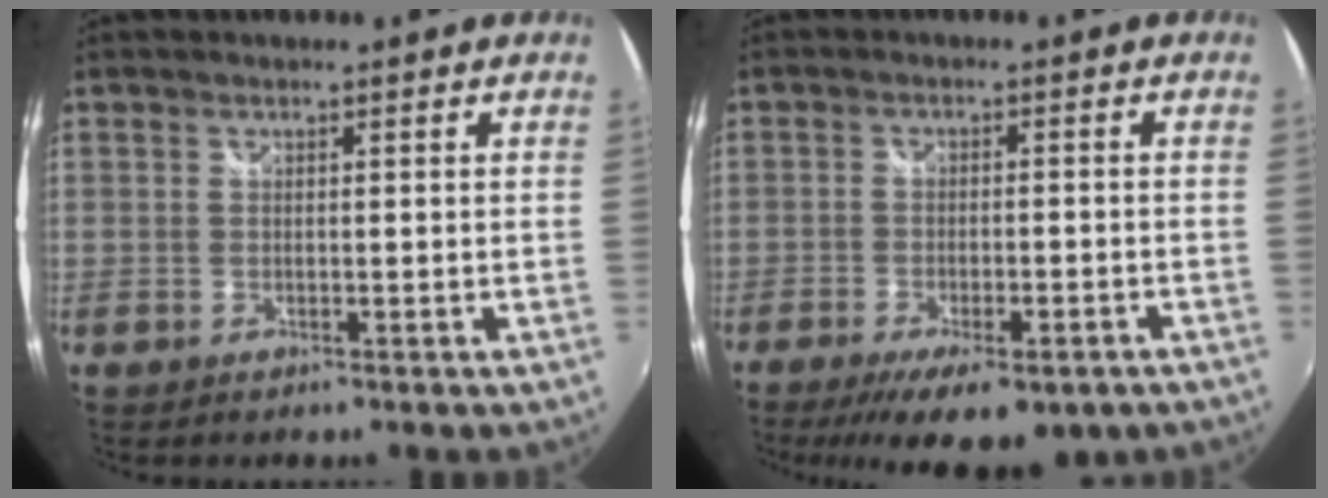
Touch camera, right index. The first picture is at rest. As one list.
[{"total": 14.9, "force": [-10.2, 5.2, 9.5], "torque": [-0.187, -0.042, -0.143]}]